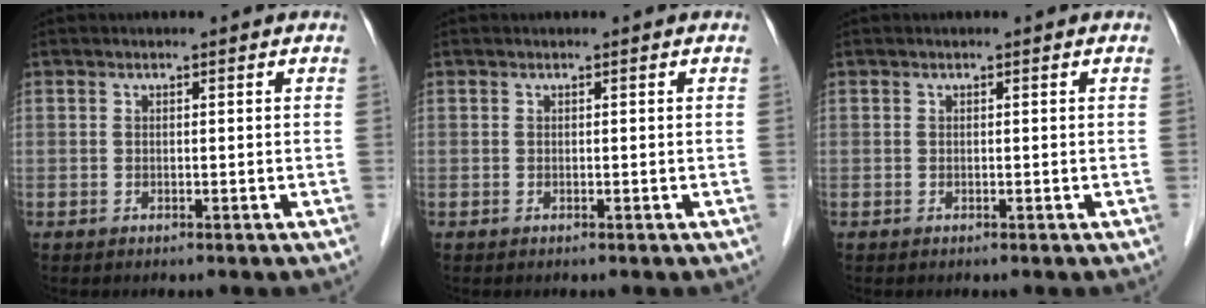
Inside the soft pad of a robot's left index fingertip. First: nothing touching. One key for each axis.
{"total": 0.0}
{"total": 0.0}